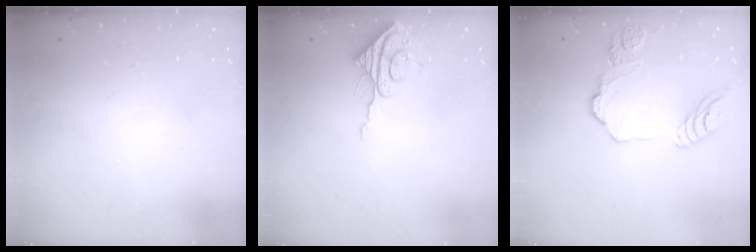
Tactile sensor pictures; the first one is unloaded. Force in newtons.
{"total": 7.9, "press": 7.9, "slide": 0.8}
{"total": 13.0, "press": 12.9, "slide": 1.3}